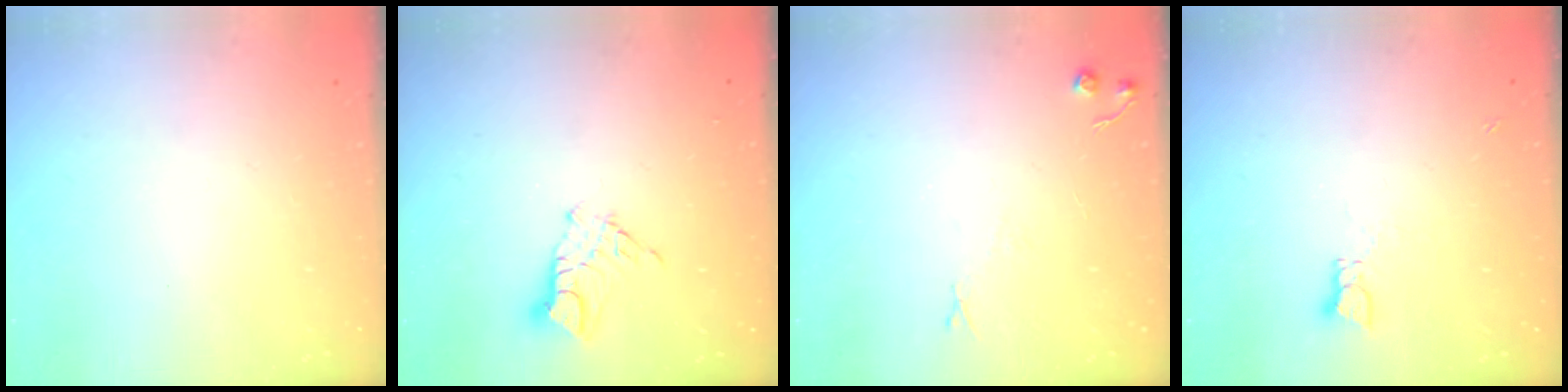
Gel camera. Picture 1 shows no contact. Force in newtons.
{"total": 7.8, "press": 7.8, "slide": 0.8}
{"total": 4.9, "press": 4.8, "slide": 0.7}
{"total": 3.4, "press": 3.4, "slide": 0.3}